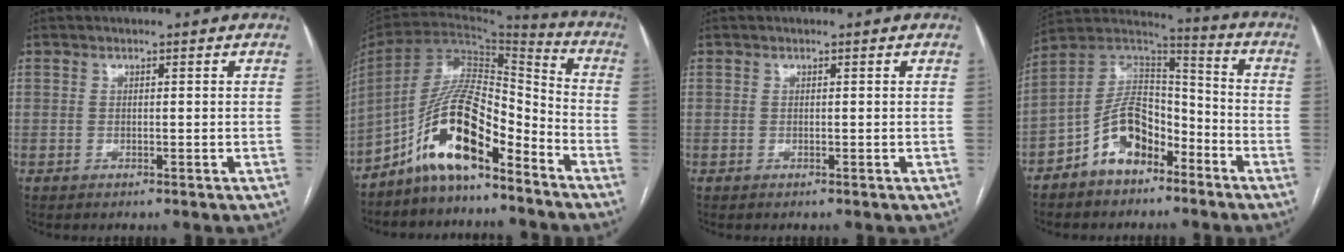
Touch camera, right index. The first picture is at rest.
{"total": 13.9, "force": [-9.0, 4.2, 9.7], "torque": [-0.185, 0.028, -0.162]}
{"total": 0.0}
{"total": 11.5, "force": [-6.4, 6.4, 7.1], "torque": [-0.141, 0.032, -0.117]}